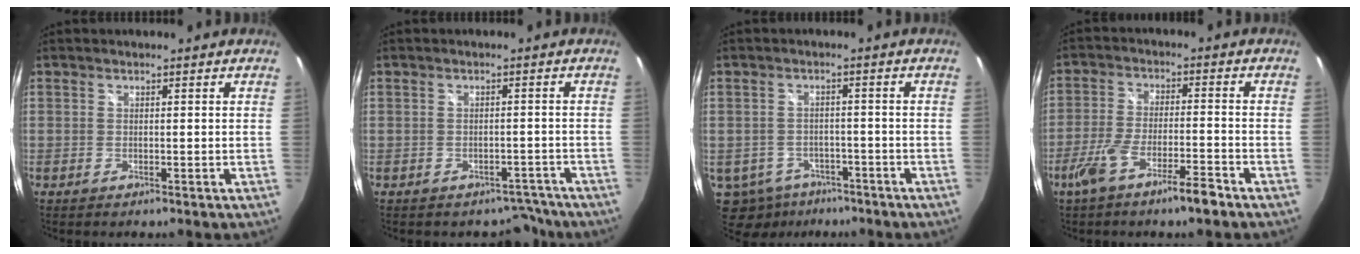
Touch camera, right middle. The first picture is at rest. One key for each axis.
{"total": 2.7, "fx": -2.4, "fy": 1.2, "fz": -0.3, "tx": 0.017, "ty": 0.020, "tz": -0.027}
{"total": 10.7, "fx": -6.1, "fy": 7.7, "fz": 4.3, "tx": -0.125, "ty": -0.011, "tz": -0.079}
{"total": 8.8, "fx": -6.0, "fy": 1.1, "fz": 6.3, "tx": -0.139, "ty": -0.009, "tz": -0.107}